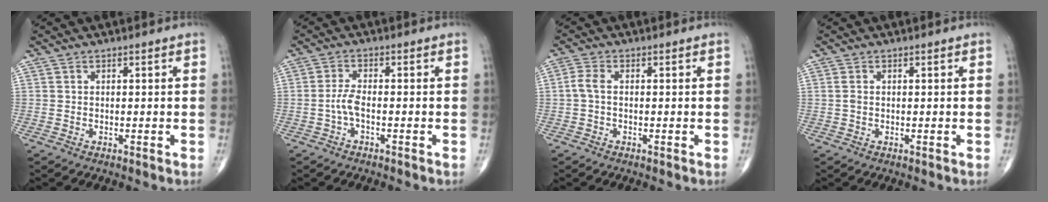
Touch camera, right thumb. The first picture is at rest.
{"total": 2.7, "force": [-1.0, 0.8, 2.4], "torque": [-0.054, 0.006, -0.023]}
{"total": 2.5, "force": [-0.3, 1.3, 2.1], "torque": [-0.048, 0.003, -0.012]}
{"total": 0.9, "force": [0.0, 0.5, 0.7], "torque": [-0.018, -0.001, 0.001]}